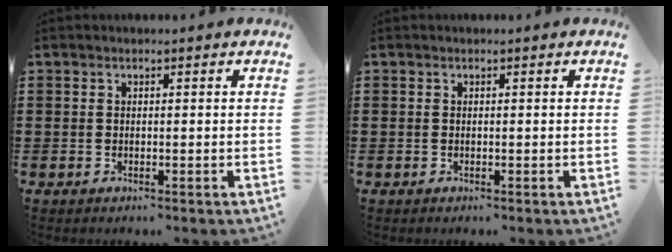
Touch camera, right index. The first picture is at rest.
{"total": 0.0}